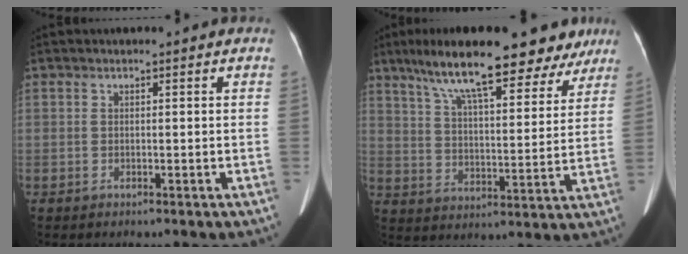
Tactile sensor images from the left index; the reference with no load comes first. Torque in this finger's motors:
{"motor_torque": [1.14, -0.99, 0.89, 0.21]}